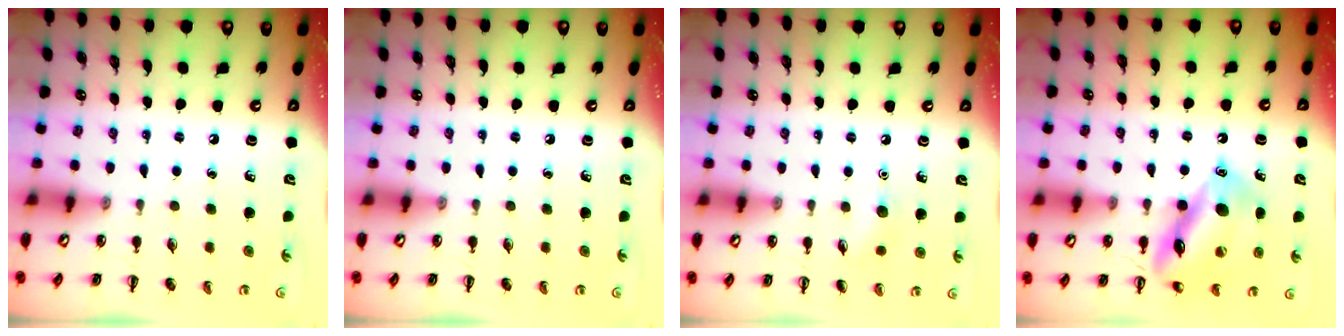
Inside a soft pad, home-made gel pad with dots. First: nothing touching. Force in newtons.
{"total": 0.0}
{"total": 5.4, "press": 5.2, "slide": 1.5}
{"total": 15.8, "press": 15.7, "slide": 1.3}